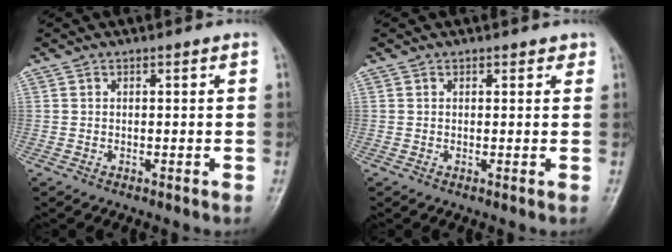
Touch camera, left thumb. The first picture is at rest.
{"total": 1.1, "force": [0.9, 0.7, 0.3], "torque": [0.009, -0.005, 0.006]}